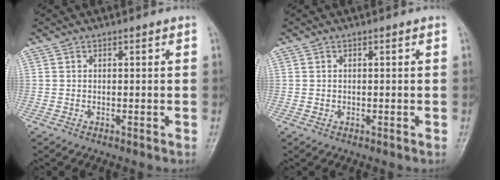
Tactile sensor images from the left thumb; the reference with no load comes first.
{"total": 0.6, "force": [-0.1, 0.5, 0.2], "torque": [0.001, 0.002, -0.001]}